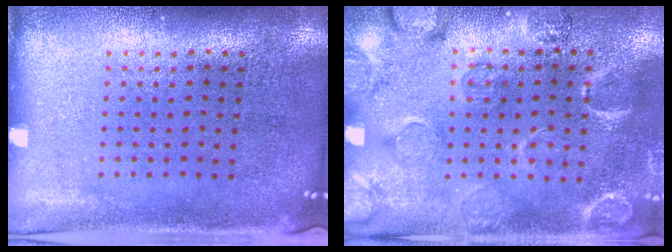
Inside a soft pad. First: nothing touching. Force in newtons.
{"total": 2.6, "press": 2.0, "slide": 1.6}